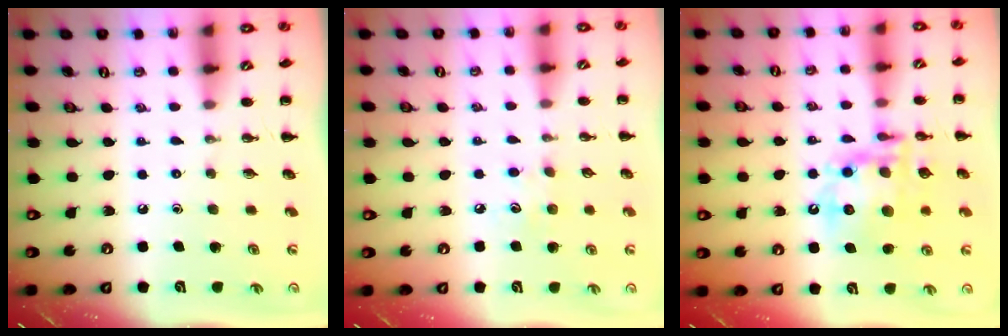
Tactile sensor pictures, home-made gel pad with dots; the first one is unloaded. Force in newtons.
{"total": 4.6, "press": 4.5, "slide": 1.2}
{"total": 16.6, "press": 16.2, "slide": 3.6}